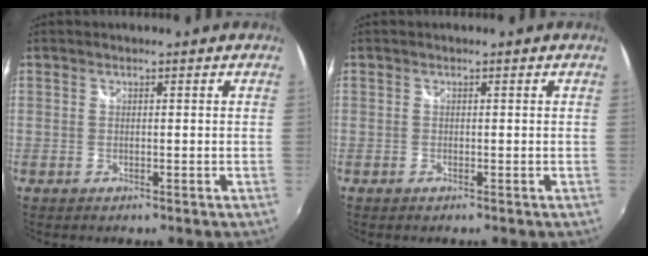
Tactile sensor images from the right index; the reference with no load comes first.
{"total": 0.0}